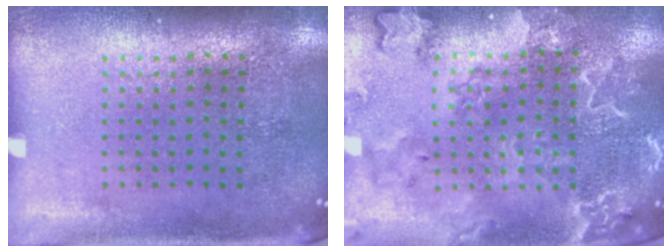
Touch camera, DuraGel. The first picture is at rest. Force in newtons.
{"total": 2.6, "press": 2.5, "slide": 0.9}